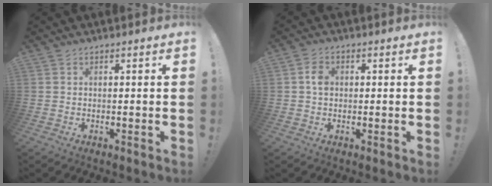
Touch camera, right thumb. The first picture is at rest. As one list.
[{"total": 3.8, "force": [0.2, 3.0, 2.4], "torque": [-0.029, 0.002, 0.001]}]